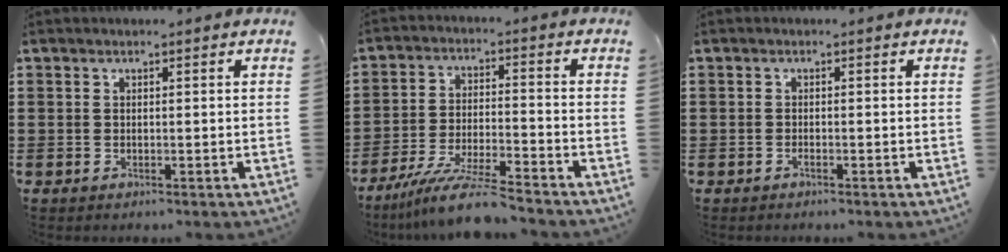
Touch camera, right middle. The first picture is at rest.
{"total": 9.2, "force": [-7.9, 0.1, 4.7], "torque": [-0.097, -0.004, -0.153]}
{"total": 0.5, "force": [-0.4, 0.0, 0.3], "torque": [-0.009, -0.004, -0.007]}